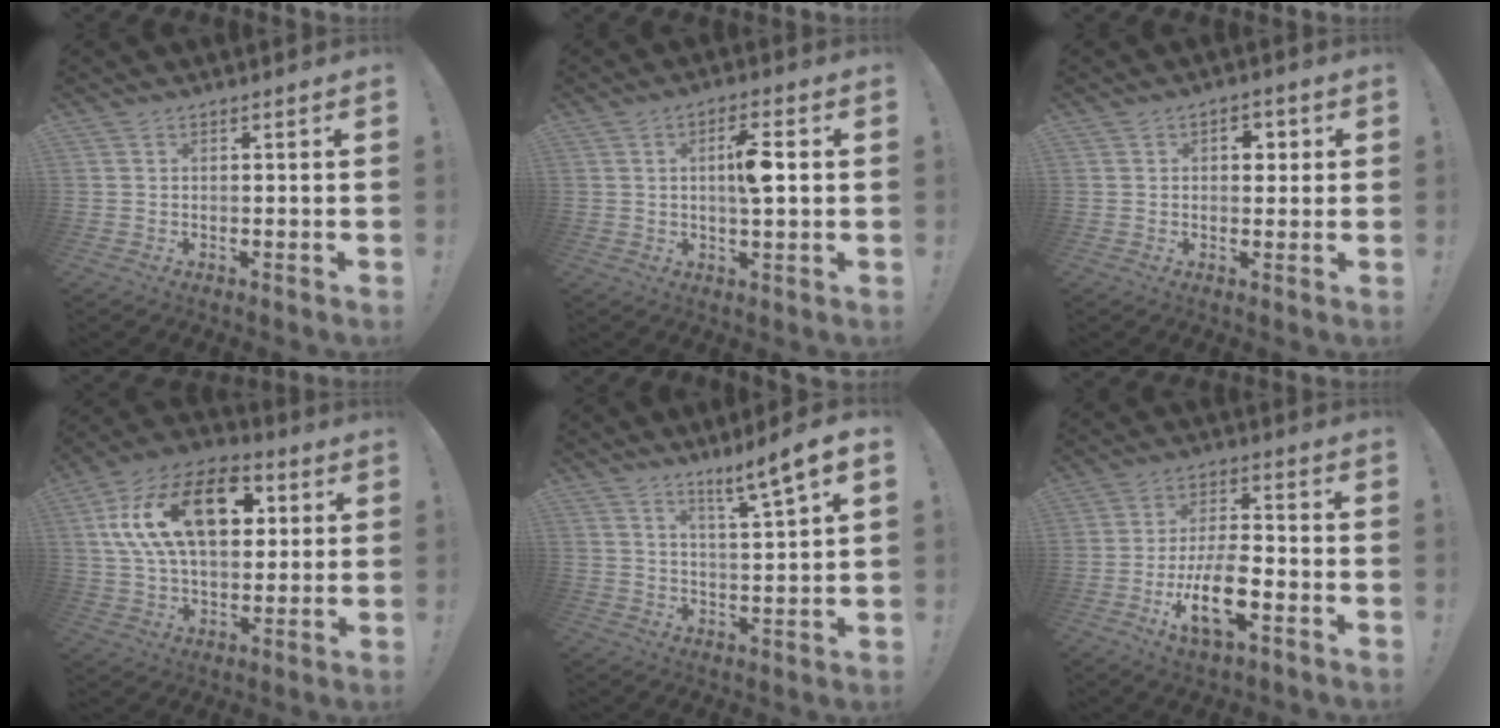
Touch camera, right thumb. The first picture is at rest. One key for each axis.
{"total": 8.3, "fx": 1.1, "fy": 2.3, "fz": 7.9, "tx": -0.120, "ty": 0.001, "tz": 0.011}
{"total": 4.3, "fx": 0.7, "fy": 3.5, "fz": 2.4, "tx": -0.016, "ty": 0.002, "tz": 0.004}
{"total": 22.4, "fx": 6.6, "fy": 13.5, "fz": 16.6, "tx": -0.276, "ty": -0.011, "tz": 0.114}
{"total": 7.9, "fx": 5.4, "fy": -0.5, "fz": 5.8, "tx": -0.082, "ty": -0.043, "tz": 0.080}
{"total": 13.8, "fx": -5.5, "fy": 5.3, "fz": 11.6, "tx": -0.216, "ty": 0.014, "tz": -0.095}